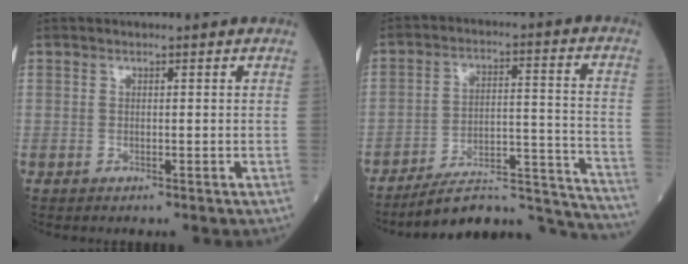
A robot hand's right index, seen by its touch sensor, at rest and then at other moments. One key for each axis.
{"total": 19.1, "fx": -18.3, "fy": 1.8, "fz": 5.1, "tx": -0.028, "ty": 0.042, "tz": -0.260}